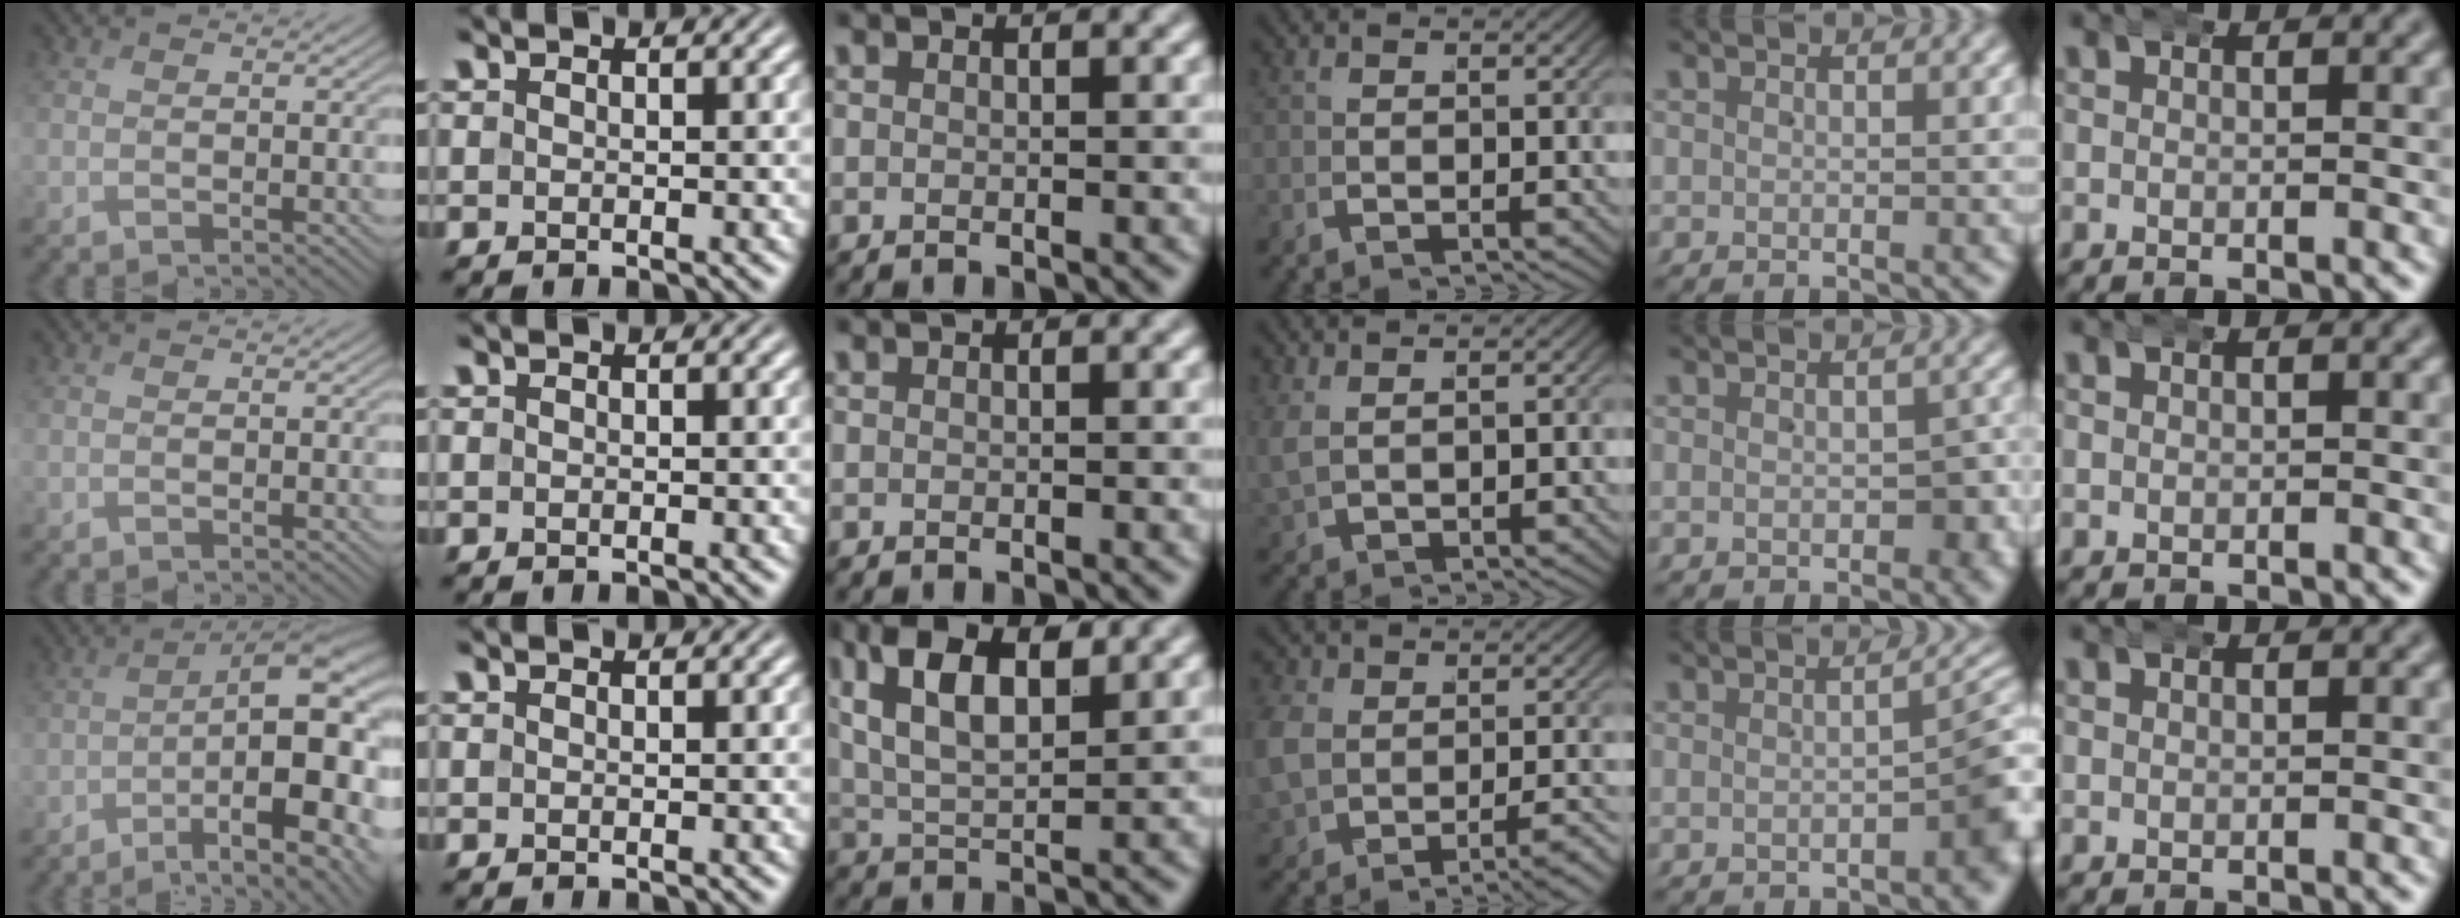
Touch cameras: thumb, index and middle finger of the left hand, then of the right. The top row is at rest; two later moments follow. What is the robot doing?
{"motion": "wrap", "object": "arm wrap"}